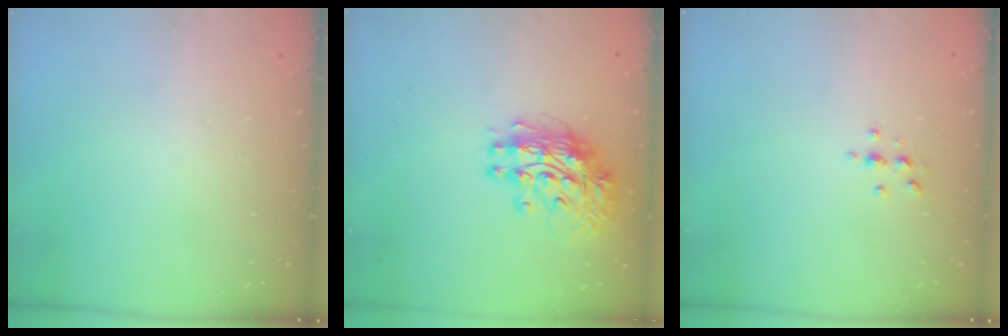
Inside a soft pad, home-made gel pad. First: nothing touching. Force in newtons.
{"total": 12.3, "press": 12.2, "slide": 1.1}
{"total": 3.0, "press": 3.0, "slide": 0.4}